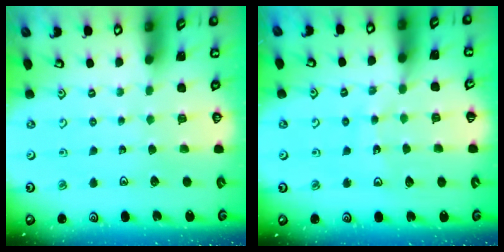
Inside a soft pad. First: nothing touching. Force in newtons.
{"total": 9.8, "press": 9.7, "slide": 1.1}